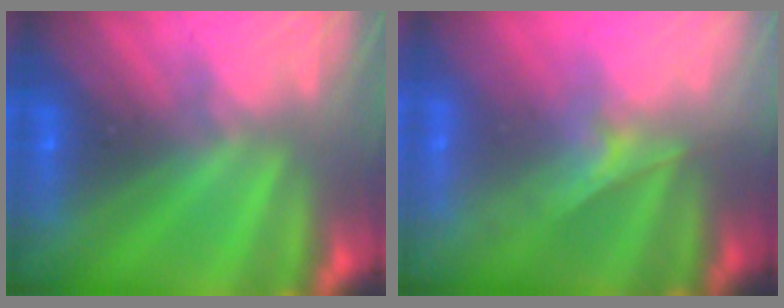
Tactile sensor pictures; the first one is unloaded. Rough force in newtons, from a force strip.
{"total": 1.9}